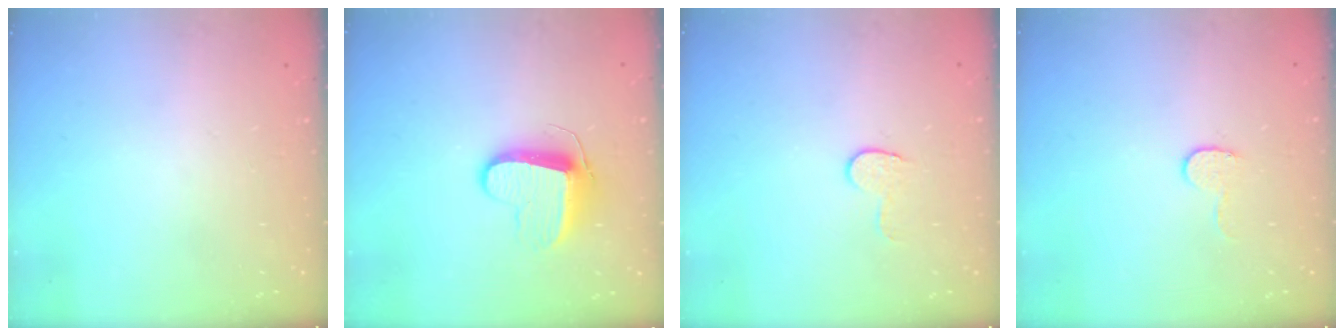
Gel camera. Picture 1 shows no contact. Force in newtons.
{"total": 9.8, "press": 9.8, "slide": 0.4}
{"total": 5.9, "press": 5.9, "slide": 0.5}
{"total": 5.6, "press": 5.6, "slide": 0.5}